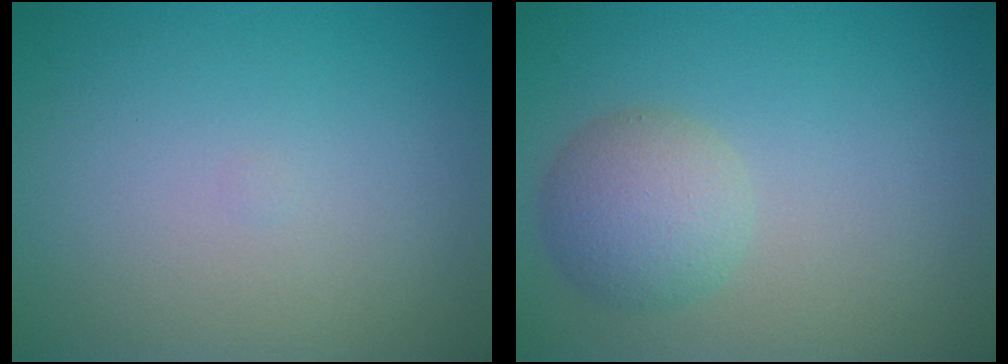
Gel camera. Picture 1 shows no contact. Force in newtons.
{"total": 2.8, "press": 2.8, "slide": 0.3}